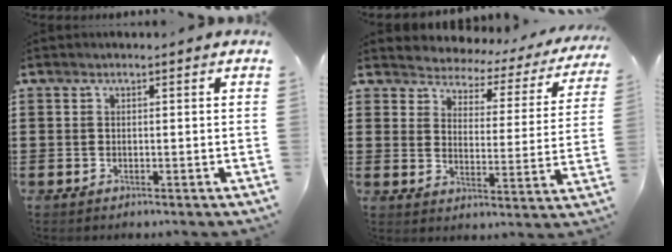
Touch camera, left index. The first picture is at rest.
{"total": 2.7, "force": [2.6, 0.8, 0.0], "torque": [-0.021, -0.026, 0.035]}